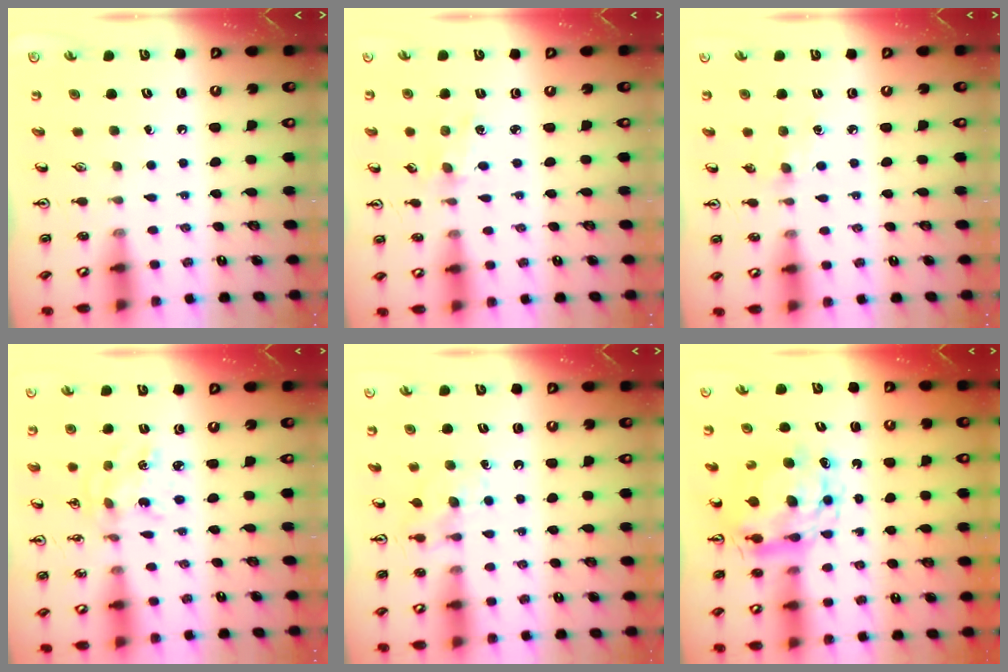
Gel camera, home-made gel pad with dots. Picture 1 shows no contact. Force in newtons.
{"total": 2.3, "press": 2.3, "slide": 0.4}
{"total": 4.6, "press": 4.6, "slide": 0.5}
{"total": 2.3, "press": 2.3, "slide": 0.2}
{"total": 4.6, "press": 4.5, "slide": 0.6}
{"total": 9.4, "press": 9.4, "slide": 0.8}